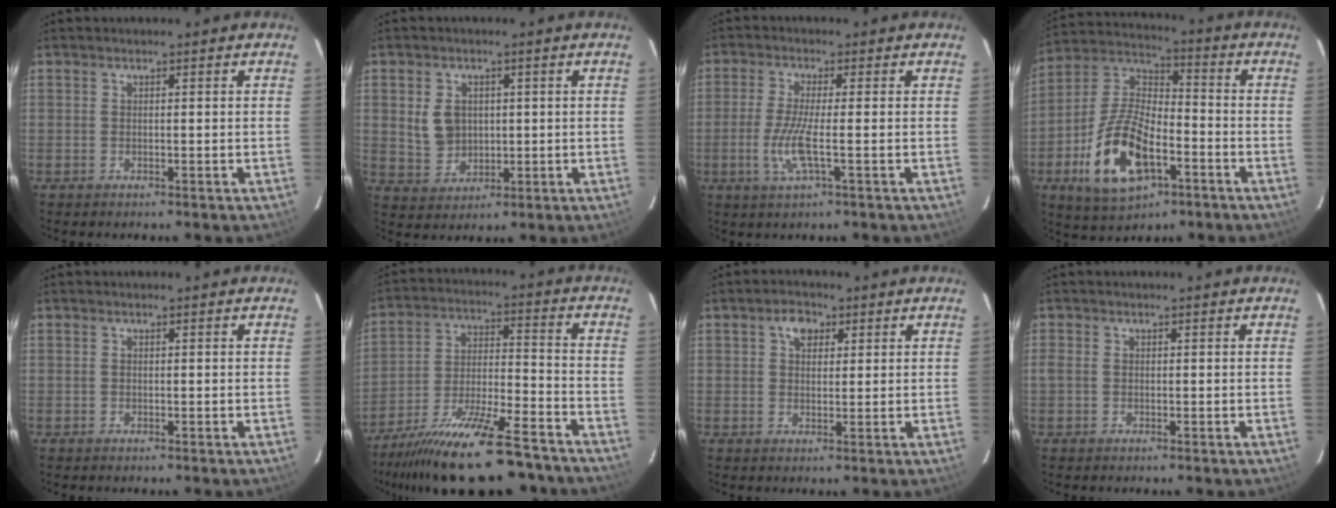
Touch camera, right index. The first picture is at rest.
{"total": 6.2, "force": [0.9, 5.1, 3.4], "torque": [-0.072, 0.006, 0.030]}
{"total": 6.2, "force": [-1.6, 0.3, 6.0], "torque": [-0.132, -0.006, -0.035]}
{"total": 17.3, "force": [-6.9, 8.6, 13.3], "torque": [-0.281, 0.003, -0.120]}
{"total": 0.0}
{"total": 22.9, "force": [-18.8, 4.9, 12.2], "torque": [-0.224, -0.036, -0.290]}
{"total": 3.7, "force": [1.6, 2.7, 2.1], "torque": [-0.029, 0.014, 0.026]}
{"total": 1.4, "force": [-0.4, 1.1, 0.7], "torque": [-0.014, 0.000, -0.011]}